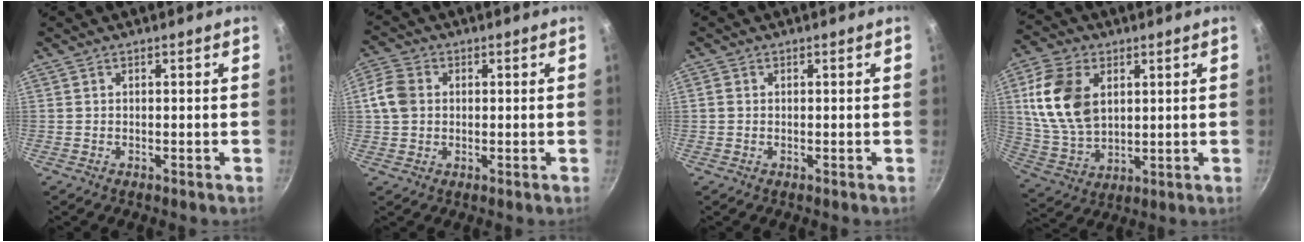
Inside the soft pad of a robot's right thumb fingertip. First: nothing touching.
{"total": 6.2, "force": [0.5, 5.1, 3.5], "torque": [-0.061, 0.007, -0.004]}
{"total": 1.0, "force": [0.0, 0.9, 0.4], "torque": [-0.008, 0.004, -0.002]}
{"total": 15.0, "force": [3.9, 10.0, 10.5], "torque": [-0.185, -0.011, 0.085]}